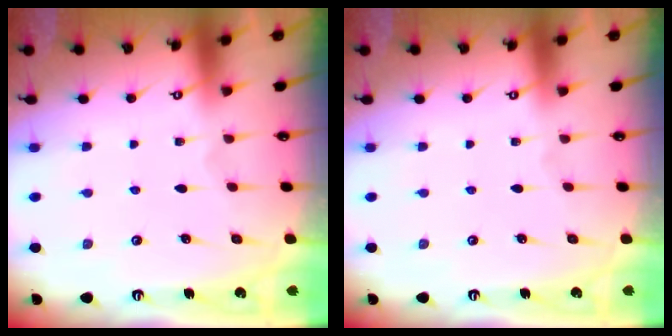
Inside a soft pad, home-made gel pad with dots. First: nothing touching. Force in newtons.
{"total": 0.0}